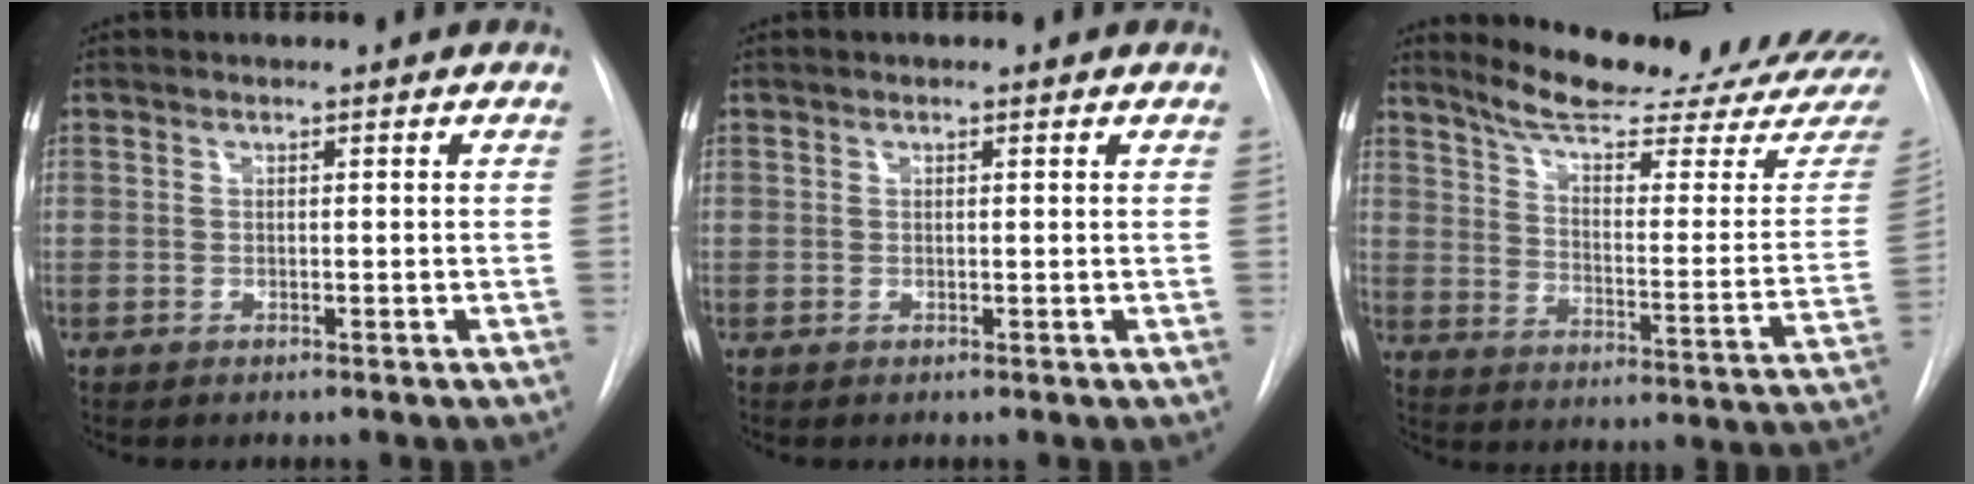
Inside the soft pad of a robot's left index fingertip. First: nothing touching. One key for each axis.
{"total": 0.7, "fx": 0.4, "fy": 0.3, "fz": 0.5, "tx": -0.013, "ty": 0.005, "tz": 0.004}
{"total": 24.1, "fx": 21.9, "fy": 1.6, "fz": 9.9, "tx": -0.145, "ty": -0.091, "tz": 0.288}